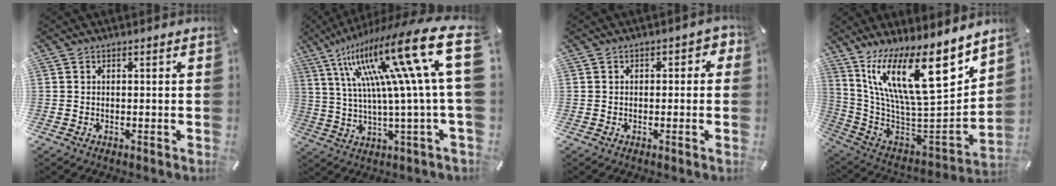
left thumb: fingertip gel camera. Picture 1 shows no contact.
{"total": 31.3, "force": [10.1, 7.3, 28.8], "torque": [-0.503, -0.067, 0.157]}
{"total": 2.0, "force": [-0.7, 1.4, 1.2], "torque": [-0.023, 0.011, -0.015]}
{"total": 23.4, "force": [13.2, 7.9, 17.7], "torque": [-0.290, -0.115, 0.220]}